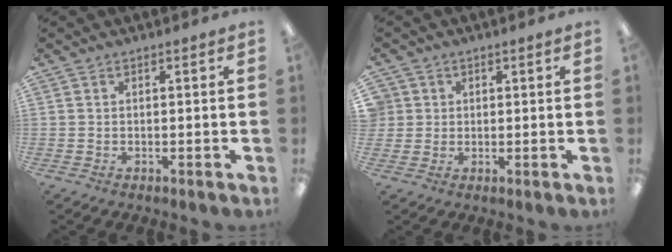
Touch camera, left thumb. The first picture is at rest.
{"total": 2.7, "force": [0.7, 2.6, -0.5], "torque": [0.008, 0.000, 0.011]}